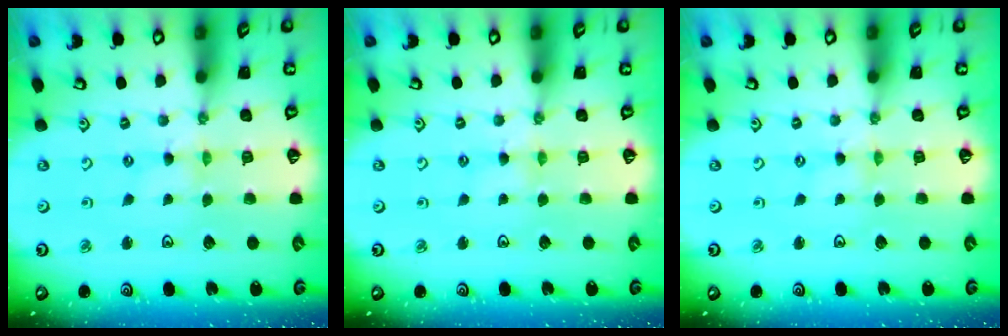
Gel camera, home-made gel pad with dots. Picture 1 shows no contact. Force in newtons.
{"total": 3.0, "press": 2.9, "slide": 0.4}
{"total": 0.0}